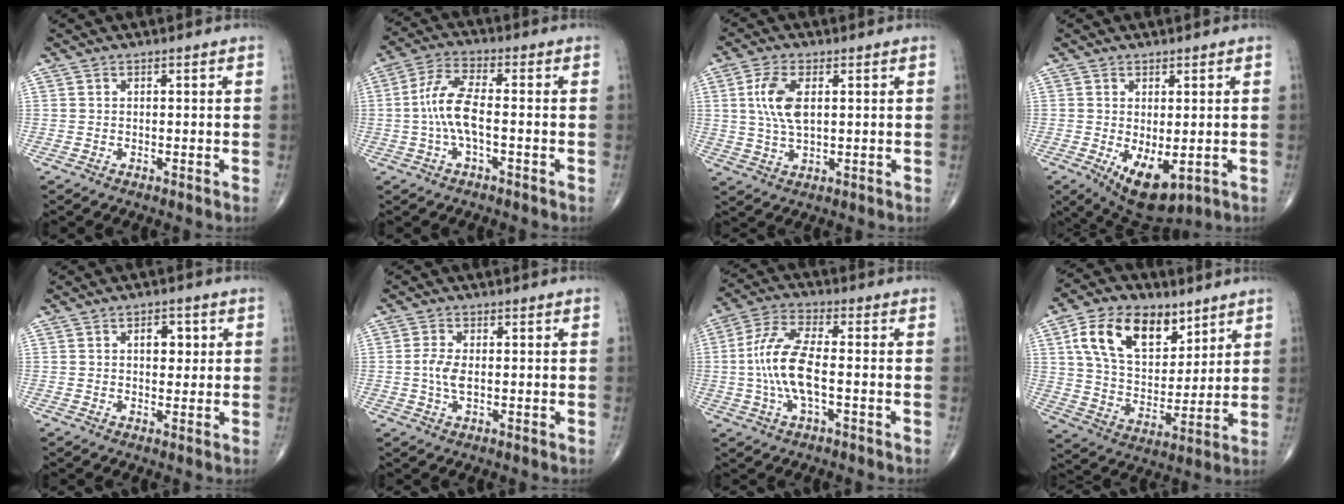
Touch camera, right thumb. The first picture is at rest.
{"total": 8.4, "force": [-1.0, 2.9, 7.8], "torque": [-0.176, 0.025, -0.023]}
{"total": 7.8, "force": [1.7, 3.7, 6.6], "torque": [-0.139, -0.004, 0.033]}
{"total": 8.6, "force": [-2.0, 4.1, 7.3], "torque": [-0.107, -0.015, -0.013]}
{"total": 4.1, "force": [1.0, 2.6, 3.0], "torque": [-0.022, -0.001, 0.012]}
{"total": 3.9, "force": [-0.1, 2.0, 3.4], "torque": [-0.075, 0.000, -0.003]}
{"total": 11.5, "force": [-1.3, 4.2, 10.6], "torque": [-0.233, 0.023, -0.027]}
{"total": 17.5, "force": [8.4, 10.7, 11.1], "torque": [-0.161, -0.029, 0.157]}